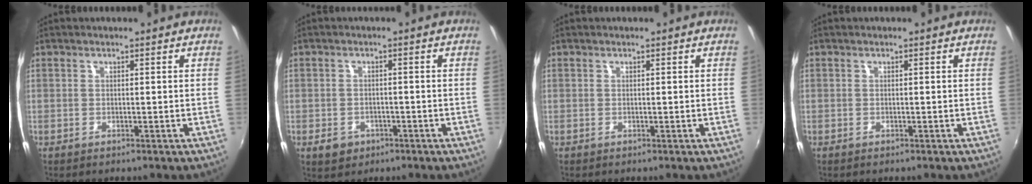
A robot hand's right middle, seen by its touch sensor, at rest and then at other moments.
{"total": 3.9, "force": [-1.9, 3.0, 1.5], "torque": [-0.040, 0.002, -0.024]}
{"total": 0.0}
{"total": 0.0}